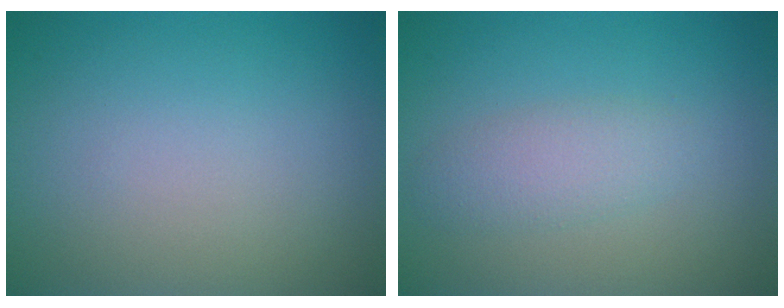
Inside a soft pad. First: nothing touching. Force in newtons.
{"total": 2.3, "press": 2.3, "slide": 0.0}